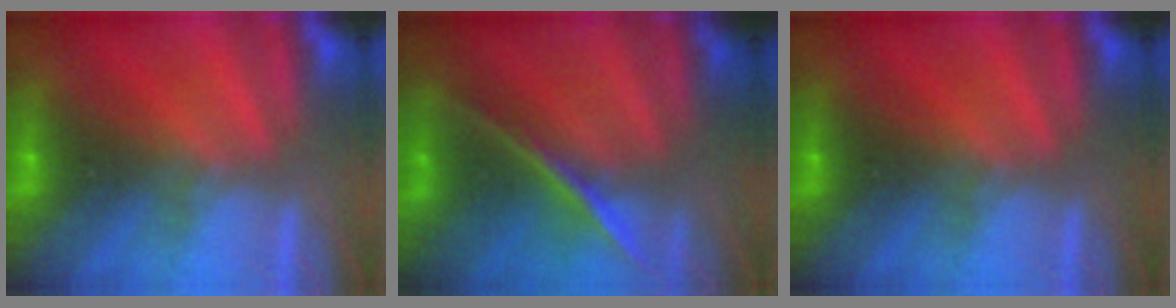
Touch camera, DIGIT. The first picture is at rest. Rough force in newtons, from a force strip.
{"total": 1.9}
{"total": 0.0}